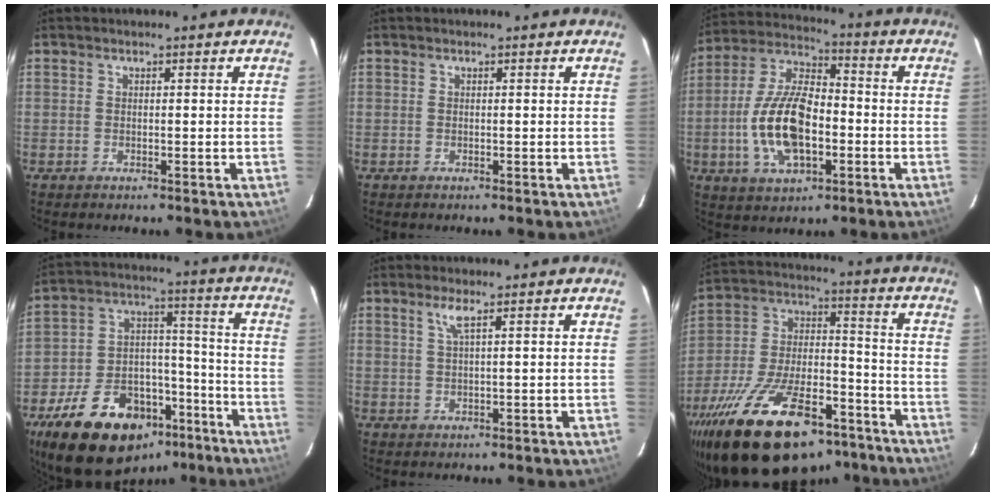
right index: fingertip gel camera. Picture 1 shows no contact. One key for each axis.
{"total": 0.0}
{"total": 15.8, "fx": -3.5, "fy": 7.6, "fz": 13.4, "tx": -0.277, "ty": 0.007, "tz": -0.064}
{"total": 23.4, "fx": -15.4, "fy": 12.8, "fz": 12.0, "tx": -0.239, "ty": 0.033, "tz": -0.225}
{"total": 2.3, "fx": 1.2, "fy": -0.4, "fz": 1.9, "tx": -0.034, "ty": -0.004, "tz": 0.027}
{"total": 29.4, "fx": -20.3, "fy": 12.2, "fz": 17.4, "tx": -0.324, "ty": -0.010, "tz": -0.307}